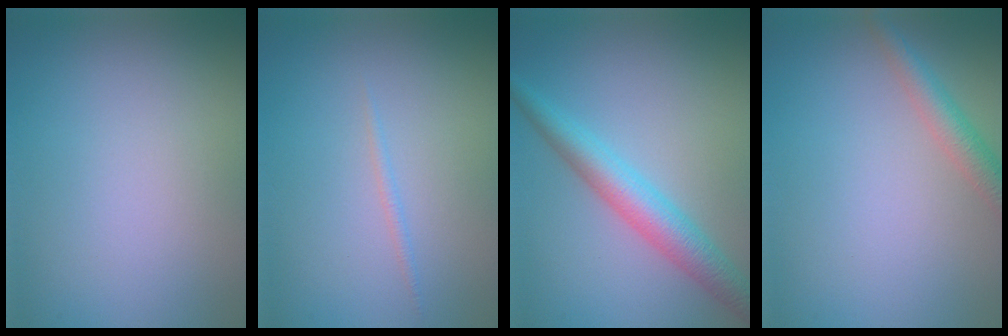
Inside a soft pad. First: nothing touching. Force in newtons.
{"total": 0.6, "press": 0.6, "slide": 0.0}
{"total": 4.3, "press": 4.3, "slide": 0.1}
{"total": 2.6, "press": 2.6, "slide": 0.1}